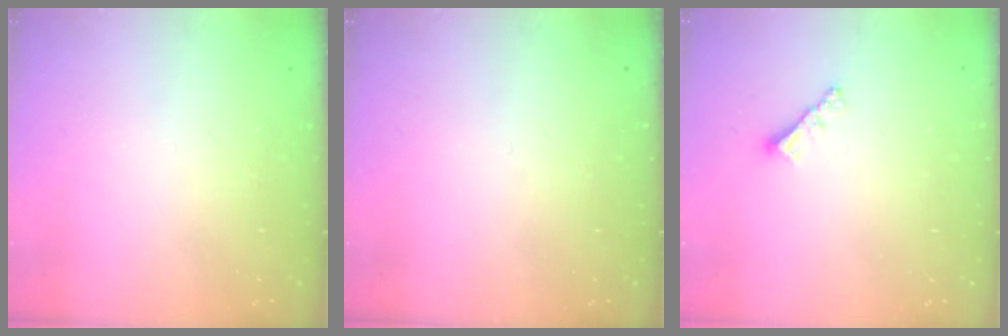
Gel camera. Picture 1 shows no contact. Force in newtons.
{"total": 0.0}
{"total": 2.9, "press": 2.9, "slide": 0.3}